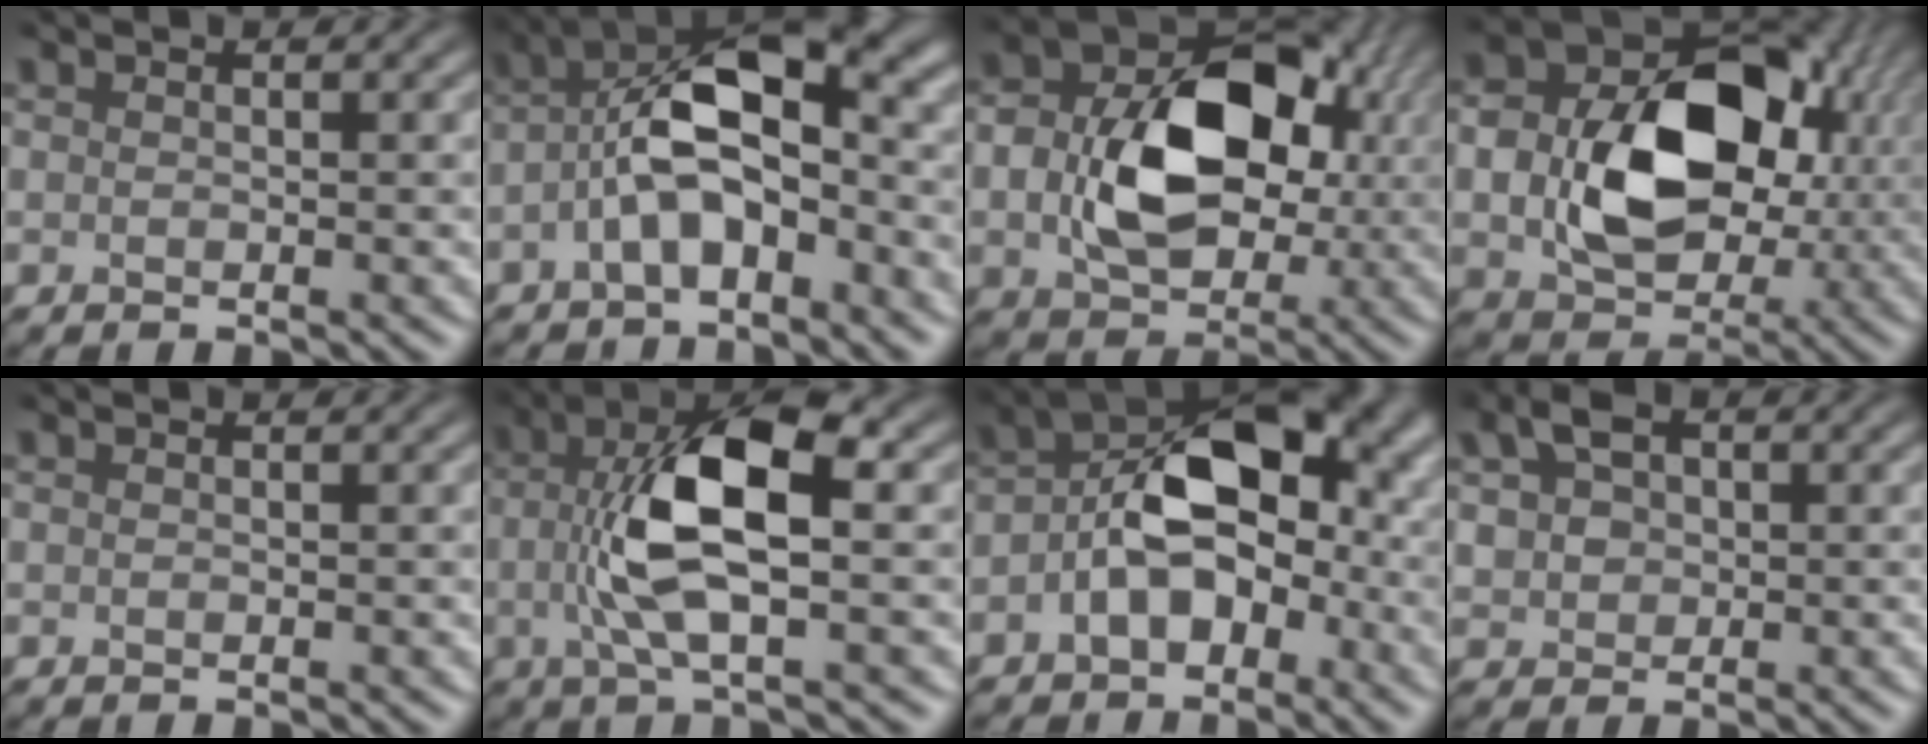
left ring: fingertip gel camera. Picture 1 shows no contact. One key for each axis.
{"total": 8.3, "fx": -1.6, "fy": 3.6, "fz": 7.3, "tx": -0.132, "ty": 0.024, "tz": -0.038}
{"total": 10.9, "fx": 0.3, "fy": 7.6, "fz": 7.8, "tx": -0.131, "ty": 0.004, "tz": 0.009}
{"total": 12.1, "fx": 0.6, "fy": 8.6, "fz": 8.4, "tx": -0.143, "ty": 0.001, "tz": 0.015}
{"total": 0.0}
{"total": 8.0, "fx": 0.3, "fy": 2.7, "fz": 7.6, "tx": -0.153, "ty": 0.004, "tz": 0.003}
{"total": 8.1, "fx": -0.9, "fy": 4.9, "fz": 6.4, "tx": -0.093, "ty": 0.021, "tz": -0.029}
{"total": 4.1, "fx": 1.3, "fy": 3.0, "fz": 2.5, "tx": -0.051, "ty": 0.012, "tz": 0.013}